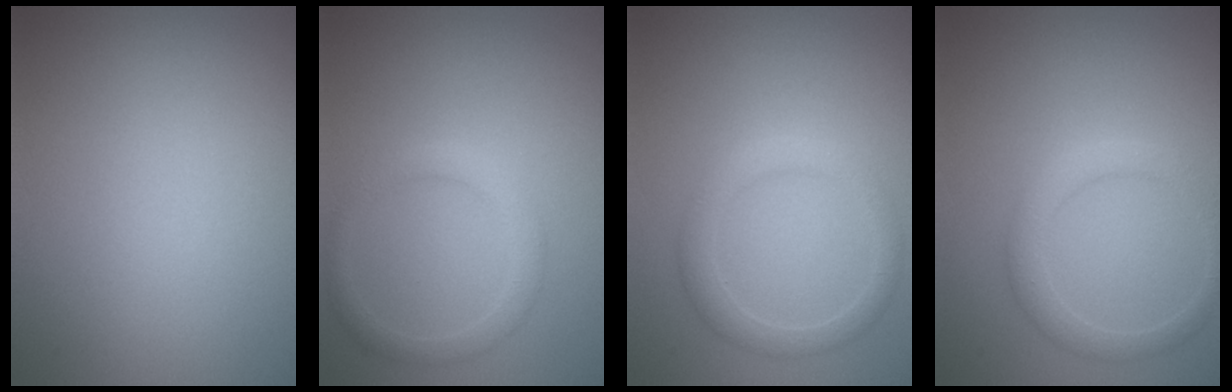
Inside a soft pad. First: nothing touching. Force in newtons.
{"total": 2.0, "press": 2.0, "slide": 0.1}
{"total": 2.4, "press": 2.4, "slide": 0.1}
{"total": 2.2, "press": 2.2, "slide": 0.1}